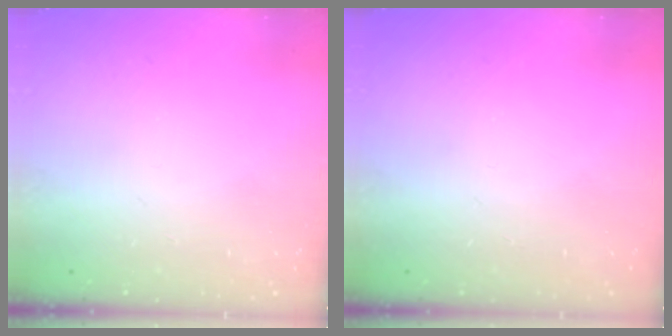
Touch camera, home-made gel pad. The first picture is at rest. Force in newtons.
{"total": 0.0}